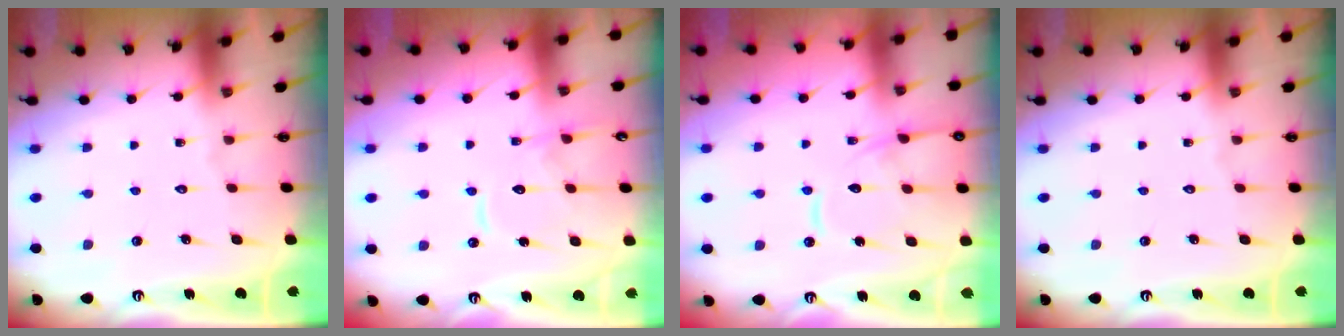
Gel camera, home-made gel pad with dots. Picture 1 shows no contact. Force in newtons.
{"total": 11.9, "press": 11.8, "slide": 1.1}
{"total": 12.0, "press": 12.0, "slide": 1.2}
{"total": 0.0}